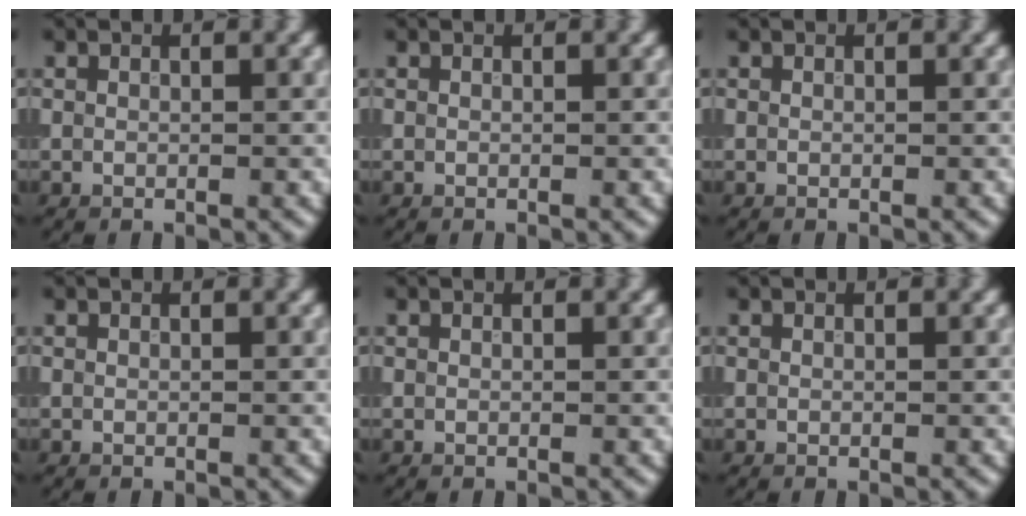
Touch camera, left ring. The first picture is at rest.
{"total": 0.0}
{"total": 0.0}
{"total": 0.0}
{"total": 0.0}
{"total": 0.0}